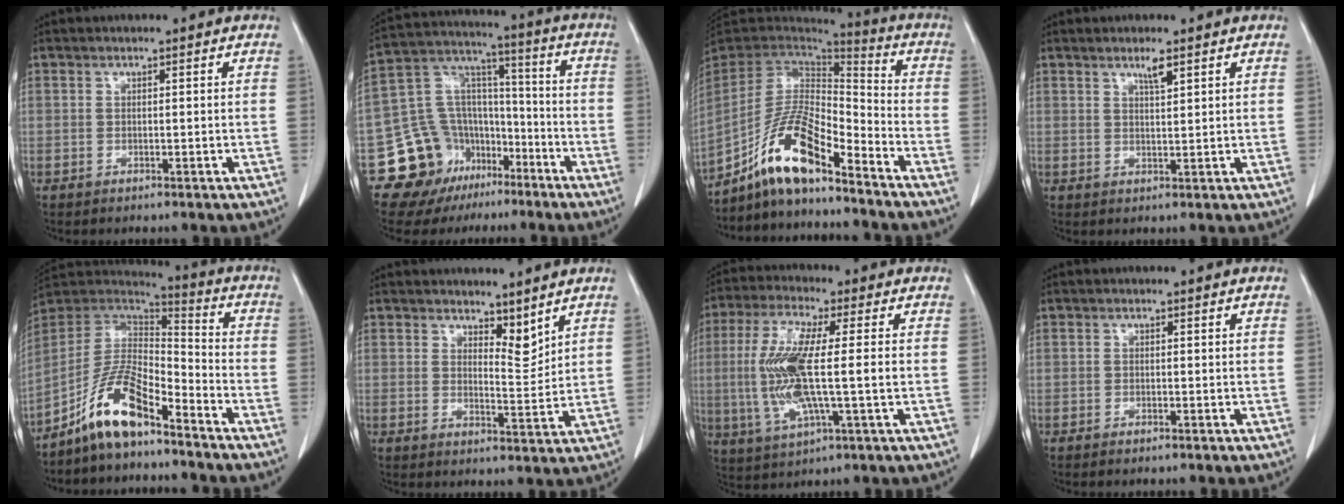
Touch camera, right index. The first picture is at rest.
{"total": 16.6, "force": [-8.7, 13.0, 5.3], "torque": [-0.096, 0.098, -0.134]}
{"total": 13.7, "force": [-9.4, 2.9, 9.6], "torque": [-0.190, 0.010, -0.174]}
{"total": 2.1, "force": [1.4, 0.1, 1.5], "torque": [-0.031, -0.003, 0.027]}
{"total": 11.8, "force": [-8.2, 3.1, 7.8], "torque": [-0.165, 0.017, -0.157]}
{"total": 4.1, "force": [3.4, 1.3, 1.8], "torque": [-0.024, -0.012, 0.059]}
{"total": 12.6, "force": [-0.4, 1.7, 12.5], "torque": [-0.269, -0.005, -0.008]}
{"total": 0.7, "force": [-0.5, 0.1, 0.4], "torque": [-0.011, -0.002, -0.006]}